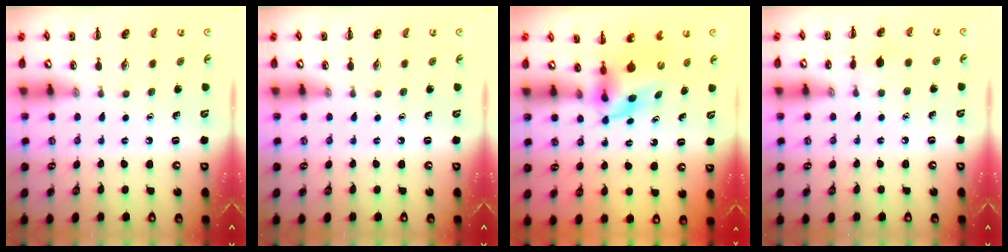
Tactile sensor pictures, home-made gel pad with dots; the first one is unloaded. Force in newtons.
{"total": 0.0}
{"total": 5.8, "press": 5.7, "slide": 1.0}
{"total": 4.8, "press": 4.5, "slide": 1.8}